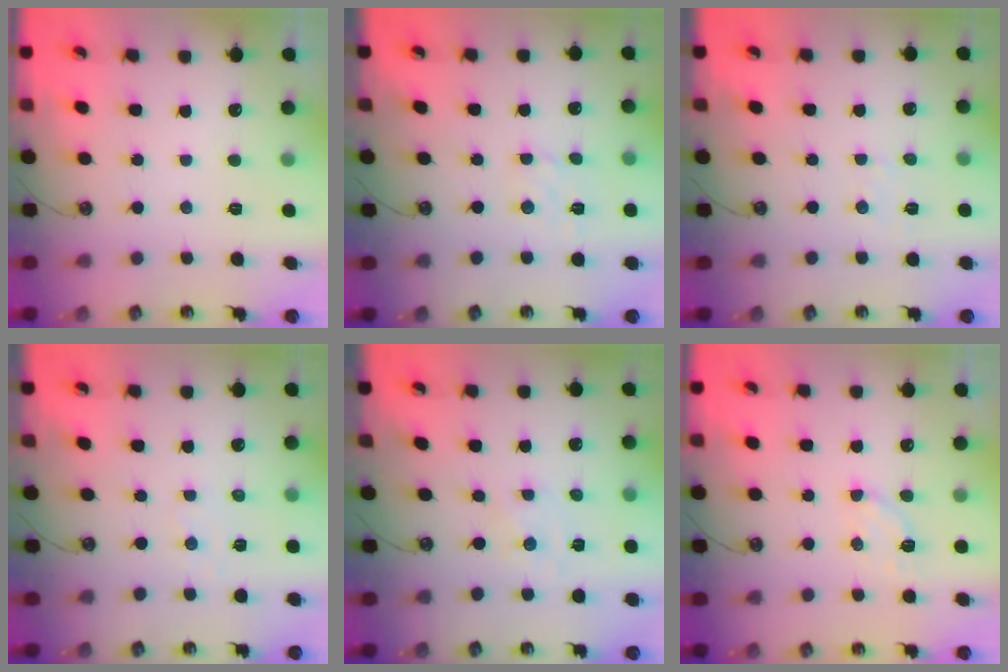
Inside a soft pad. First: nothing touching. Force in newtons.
{"total": 2.8, "press": 2.7, "slide": 0.6}
{"total": 3.2, "press": 3.1, "slide": 0.5}
{"total": 1.4, "press": 1.4, "slide": 0.2}
{"total": 0.0}
{"total": 5.2, "press": 5.0, "slide": 1.2}